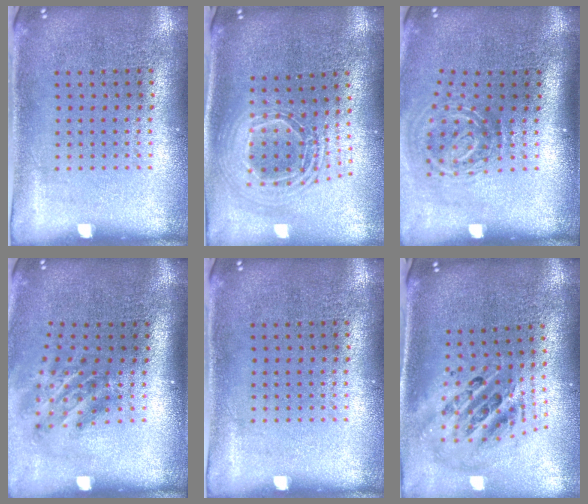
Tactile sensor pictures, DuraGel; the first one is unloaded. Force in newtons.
{"total": 2.1, "press": 1.7, "slide": 1.3}
{"total": 2.0, "press": 1.2, "slide": 1.6}
{"total": 1.9, "press": 1.2, "slide": 1.5}
{"total": 0.0}
{"total": 2.5, "press": 1.7, "slide": 1.8}